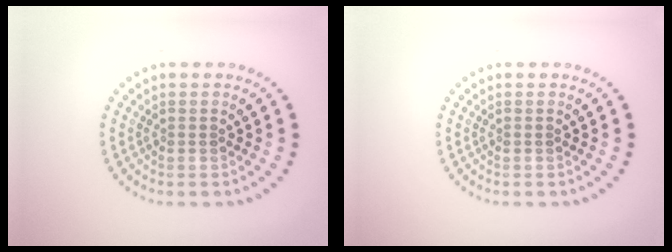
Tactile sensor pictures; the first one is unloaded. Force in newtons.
{"total": 0.0}